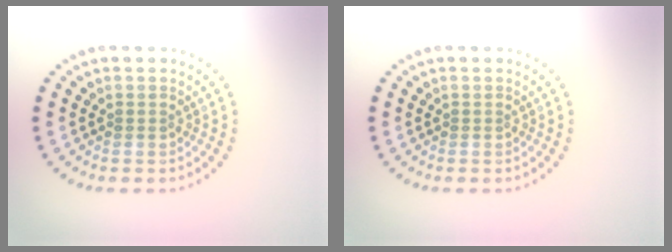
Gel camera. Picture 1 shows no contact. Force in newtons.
{"total": 0.0}